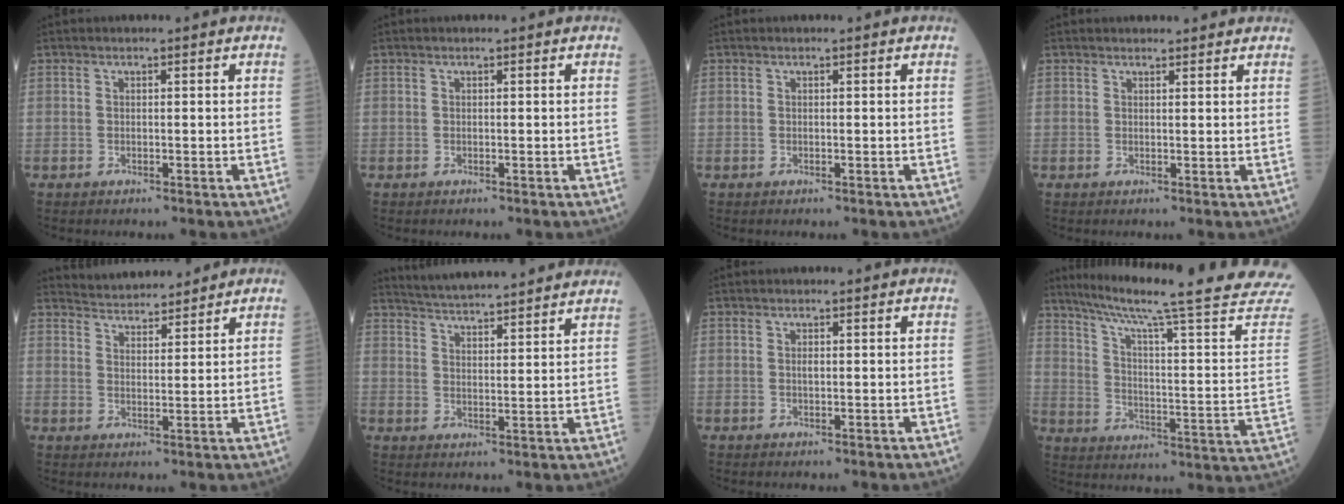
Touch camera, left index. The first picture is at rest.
{"total": 0.0}
{"total": 0.0}
{"total": 3.6, "force": [3.4, 1.0, 0.8], "torque": [-0.008, 0.013, 0.035]}
{"total": 6.7, "force": [6.5, 1.3, 1.0], "torque": [-0.019, 0.019, 0.101]}
{"total": 16.0, "force": [14.7, 1.4, 6.0], "torque": [-0.097, 0.023, 0.204]}
{"total": 0.7, "force": [0.0, 0.3, 0.6], "torque": [-0.012, -0.003, -0.002]}
{"total": 27.9, "force": [23.7, -1.1, 14.6], "torque": [-0.227, -0.091, 0.305]}